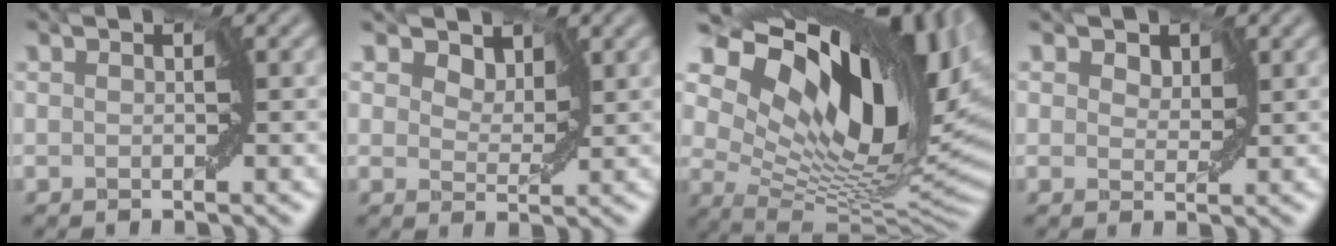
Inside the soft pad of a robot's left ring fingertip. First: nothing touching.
{"total": 3.9, "force": [2.5, 2.3, 1.8], "torque": [-0.029, 0.010, 0.017]}
{"total": 17.8, "force": [8.2, 8.9, 13.1], "torque": [-0.209, 0.007, 0.151]}
{"total": 2.6, "force": [1.6, 1.7, 1.1], "torque": [-0.011, 0.006, 0.009]}